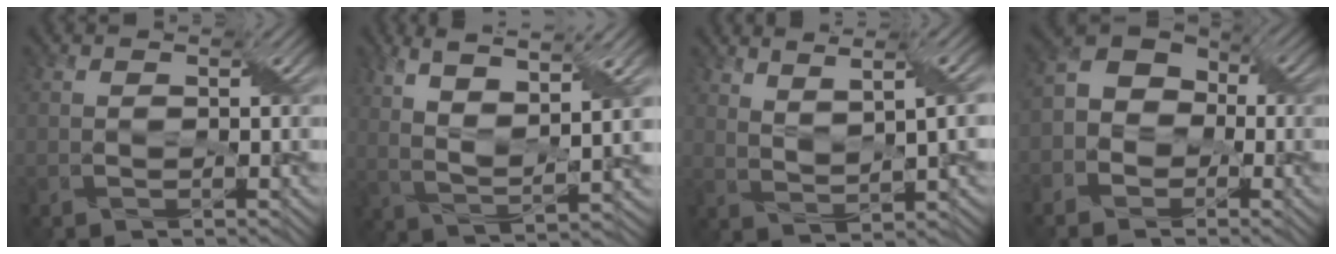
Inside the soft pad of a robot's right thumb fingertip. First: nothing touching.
{"total": 10.3, "force": [5.6, 2.3, 8.3], "torque": [-0.173, 0.008, 0.108]}
{"total": 6.1, "force": [3.8, 1.1, 4.6], "torque": [-0.082, 0.004, 0.073]}
{"total": 6.4, "force": [-1.8, 5.3, 3.1], "torque": [-0.058, 0.006, -0.047]}